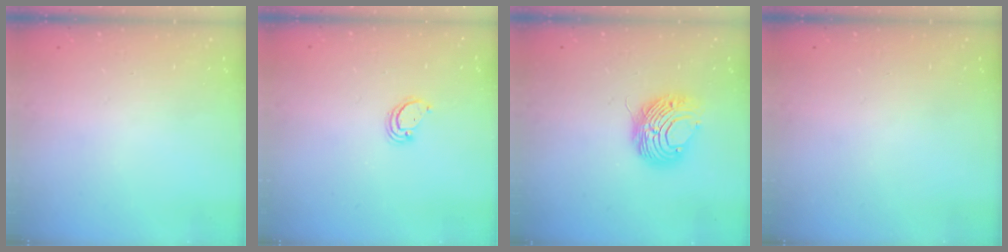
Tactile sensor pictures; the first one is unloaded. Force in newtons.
{"total": 2.8, "press": 2.8, "slide": 0.2}
{"total": 9.1, "press": 9.1, "slide": 0.6}
{"total": 0.0}